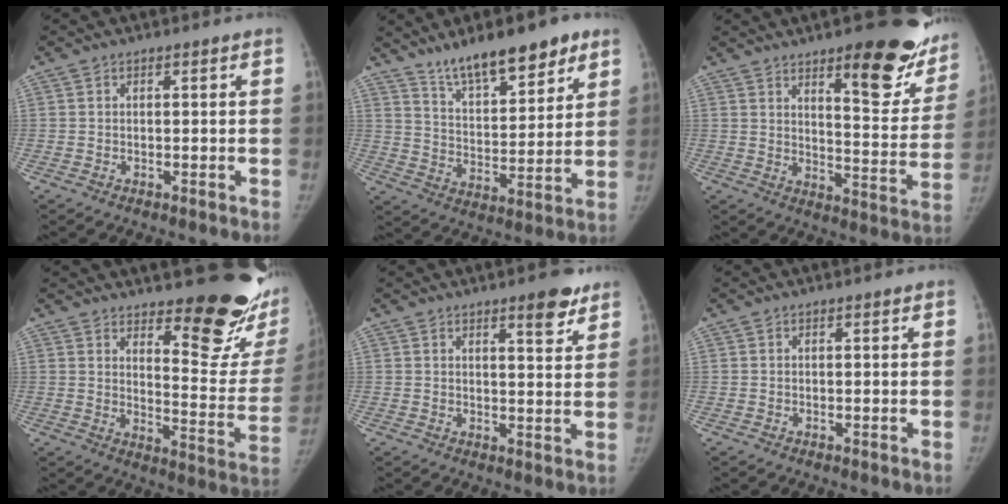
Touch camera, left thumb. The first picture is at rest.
{"total": 15.3, "force": [11.0, 5.0, 9.3], "torque": [-0.114, -0.060, 0.188]}
{"total": 21.5, "force": [12.8, 6.8, 15.8], "torque": [-0.151, -0.077, 0.171]}
{"total": 21.1, "force": [14.6, 6.2, 13.9], "torque": [-0.144, -0.126, 0.190]}
{"total": 5.8, "force": [3.9, 1.7, 3.9], "torque": [-0.038, -0.024, 0.051]}
{"total": 0.0}